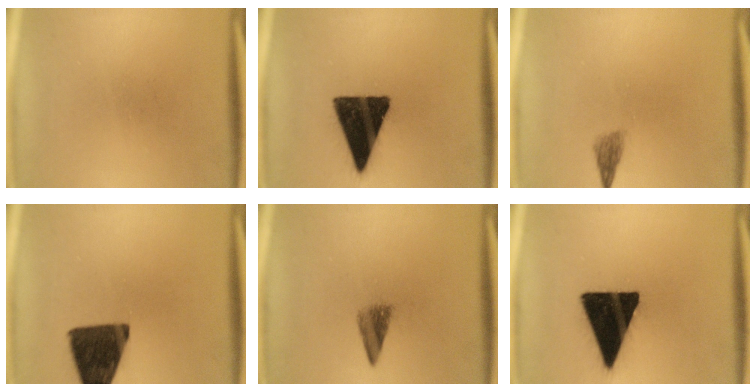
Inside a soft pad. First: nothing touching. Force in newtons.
{"total": 16.1}
{"total": 1.8}
{"total": 14.3}
{"total": 2.9}
{"total": 19.9}